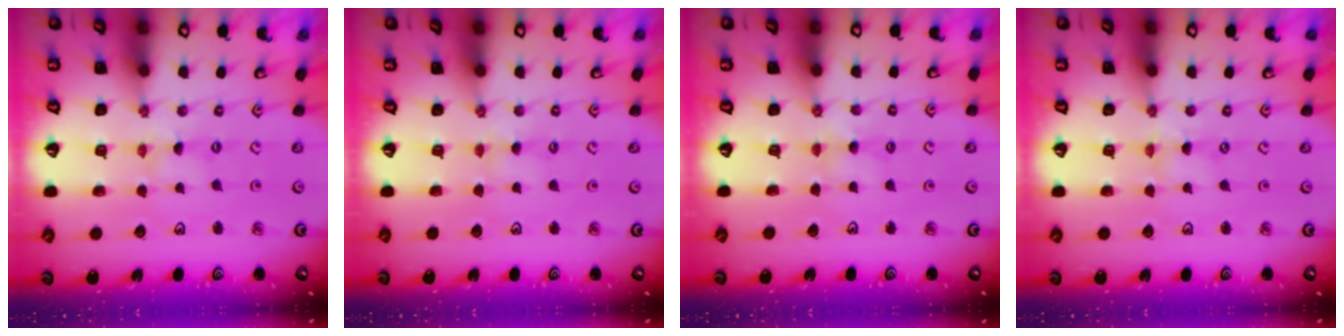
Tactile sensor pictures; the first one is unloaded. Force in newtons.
{"total": 2.8, "press": 2.8, "slide": 0.3}
{"total": 2.9, "press": 2.8, "slide": 0.5}
{"total": 0.0}